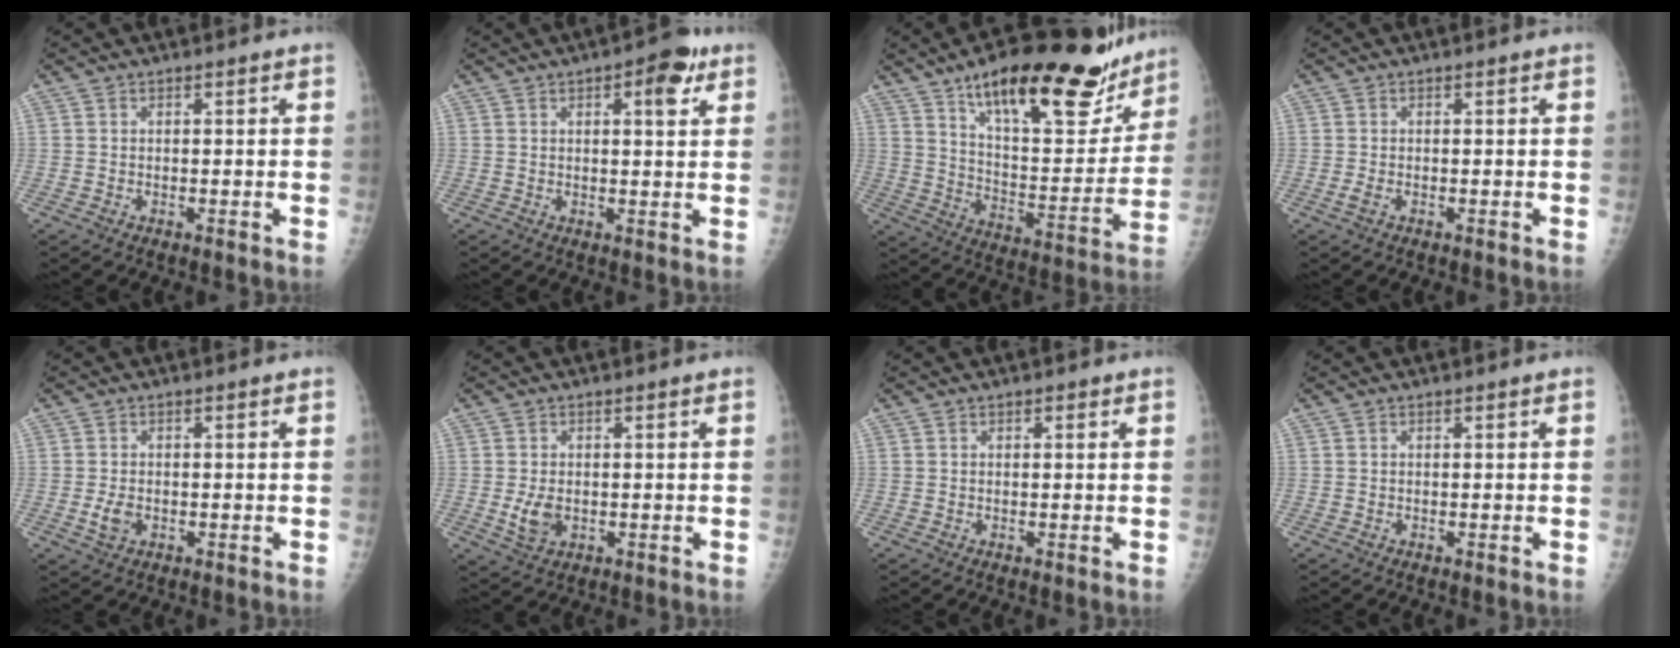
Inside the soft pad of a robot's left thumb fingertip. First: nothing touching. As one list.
[{"total": 6.5, "force": [3.1, 2.4, 5.2], "torque": [-0.053, -0.007, 0.033]}, {"total": 27.8, "force": [19.1, 9.3, 17.9], "torque": [-0.222, -0.070, 0.291]}, {"total": 1.3, "force": [-0.2, 0.6, 1.1], "torque": [-0.028, 0.004, -0.003]}, {"total": 2.7, "force": [-0.6, 1.8, 2.0], "torque": [-0.038, -0.001, -0.010]}, {"total": 4.0, "force": [-0.4, 2.6, 3.0], "torque": [-0.055, -0.005, -0.001]}, {"total": 0.8, "force": [0.4, 0.4, 0.5], "torque": [-0.004, 0.000, 0.003]}, {"total": 0.0}]